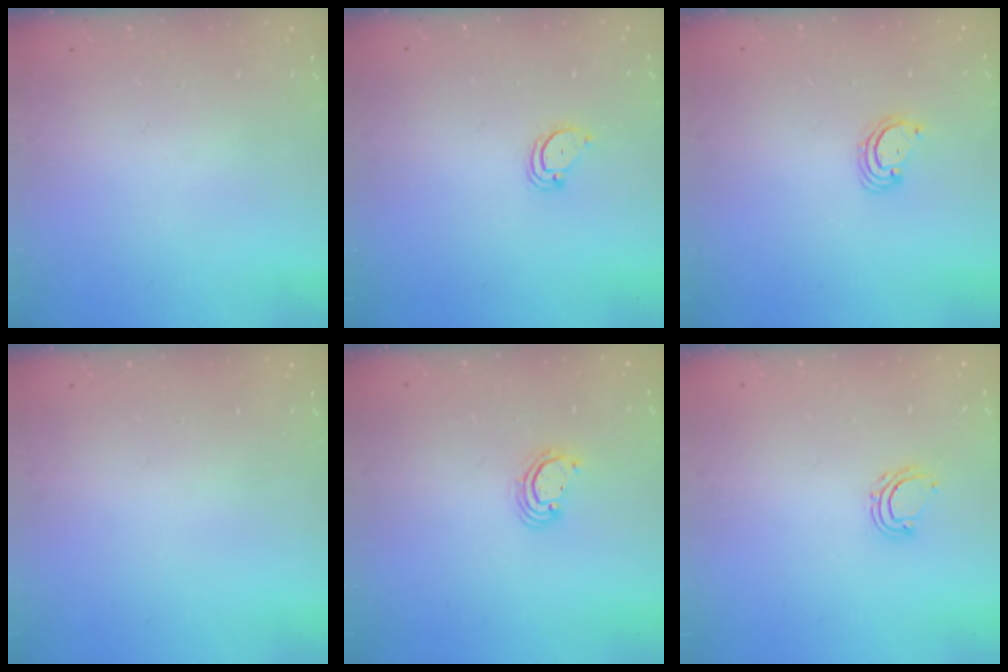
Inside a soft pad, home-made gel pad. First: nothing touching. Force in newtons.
{"total": 3.0, "press": 3.0, "slide": 0.2}
{"total": 2.4, "press": 2.4, "slide": 0.2}
{"total": 0.0}
{"total": 2.6, "press": 2.6, "slide": 0.1}
{"total": 5.7, "press": 5.7, "slide": 0.6}